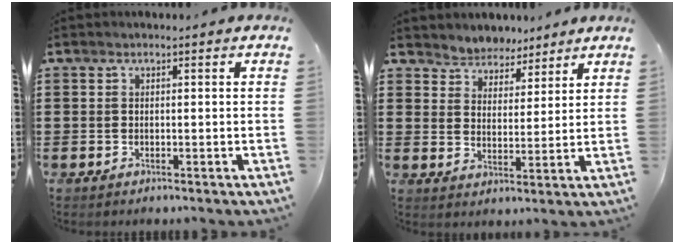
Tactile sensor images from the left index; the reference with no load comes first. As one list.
[{"total": 4.2, "force": [3.9, 1.5, -0.8], "torque": [-0.009, -0.016, 0.069]}]